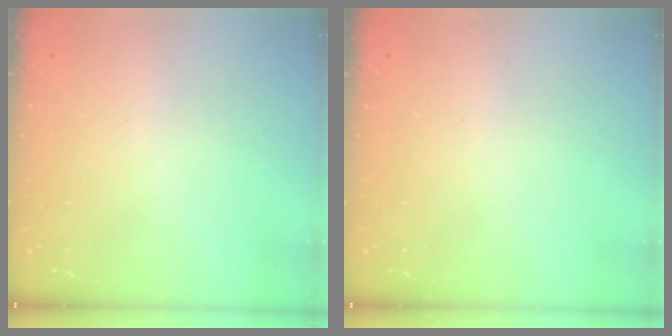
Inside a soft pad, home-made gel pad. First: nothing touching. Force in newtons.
{"total": 0.0}